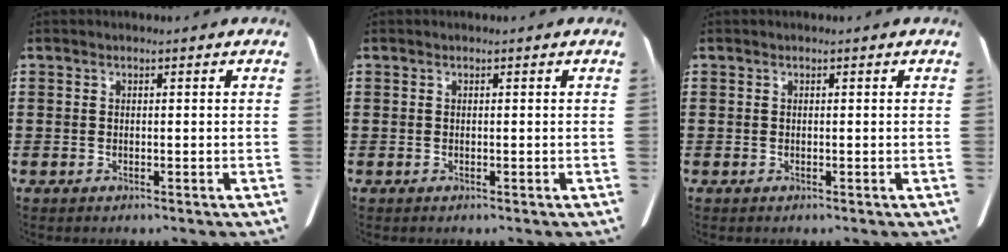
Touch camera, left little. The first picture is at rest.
{"total": 0.0}
{"total": 0.0}